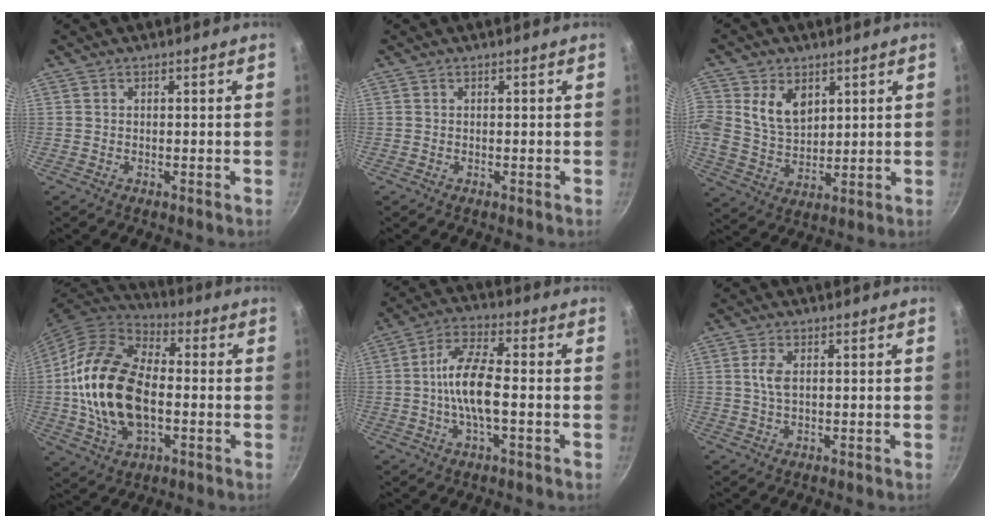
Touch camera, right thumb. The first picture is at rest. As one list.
[{"total": 0.0}, {"total": 9.8, "force": [3.4, 7.1, 5.8], "torque": [-0.089, -0.019, 0.068]}, {"total": 21.2, "force": [-1.4, 12.8, 16.8], "torque": [-0.306, 0.027, -0.030]}, {"total": 10.5, "force": [-1.3, 3.7, 9.7], "torque": [-0.184, 0.026, -0.036]}, {"total": 3.1, "force": [0.6, 1.5, 2.7], "torque": [-0.058, 0.003, 0.011]}]